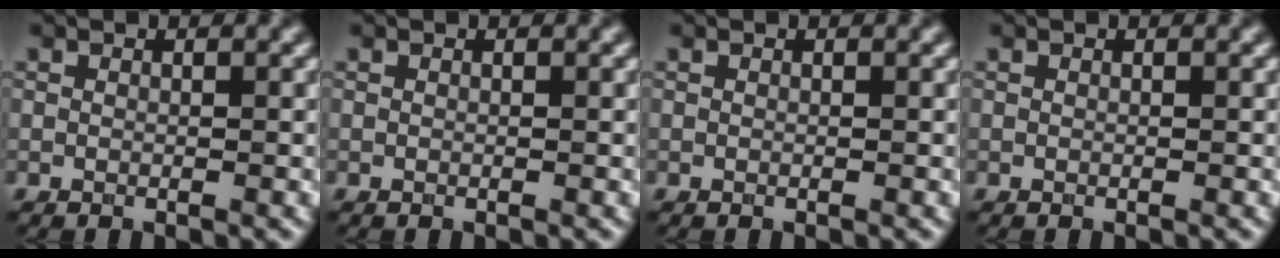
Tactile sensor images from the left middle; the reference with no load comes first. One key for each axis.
{"total": 0.0}
{"total": 0.0}
{"total": 0.0}